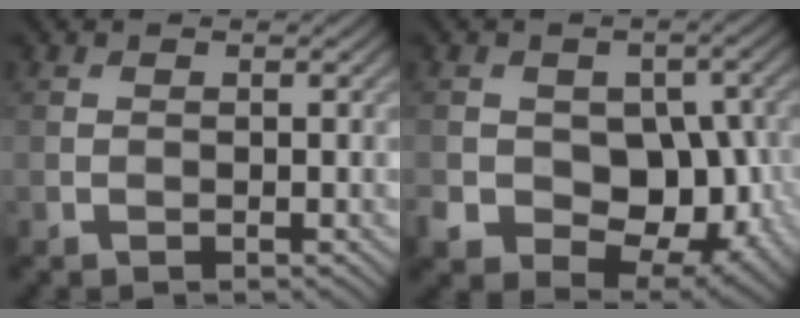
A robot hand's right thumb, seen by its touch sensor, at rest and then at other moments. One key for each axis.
{"total": 11.2, "fx": -2.4, "fy": 8.5, "fz": 7.0, "tx": -0.119, "ty": -0.027, "tz": -0.035}